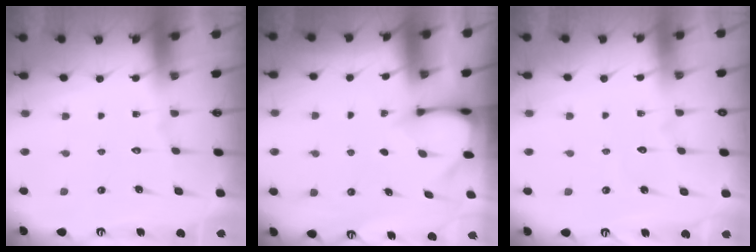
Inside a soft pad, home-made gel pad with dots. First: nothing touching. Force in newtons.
{"total": 3.4, "press": 3.4, "slide": 0.3}
{"total": 2.0, "press": 2.0, "slide": 0.1}